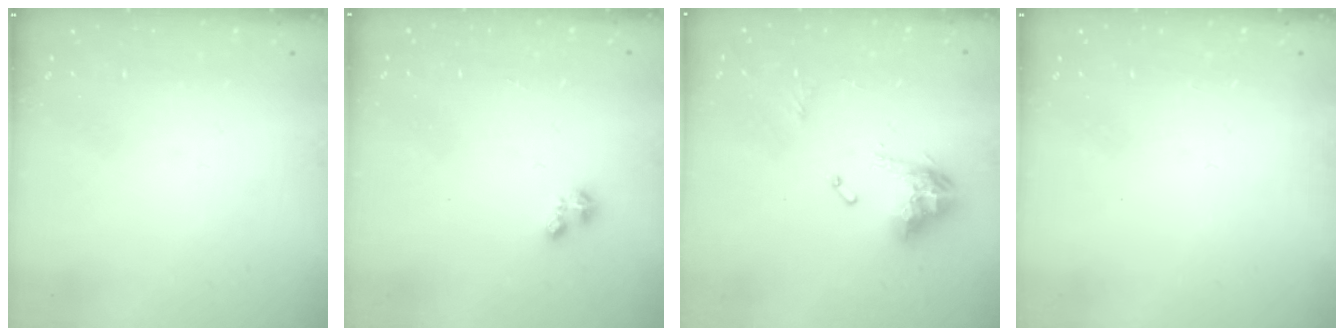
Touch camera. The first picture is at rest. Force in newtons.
{"total": 1.1, "press": 1.1, "slide": 0.3}
{"total": 11.0, "press": 10.9, "slide": 1.3}
{"total": 0.0}